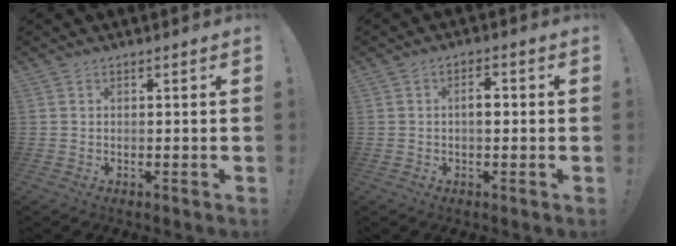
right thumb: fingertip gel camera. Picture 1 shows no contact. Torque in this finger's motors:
{"motor_torque": [0.46, 0.67, -0.12, 0.13, 0.00]}